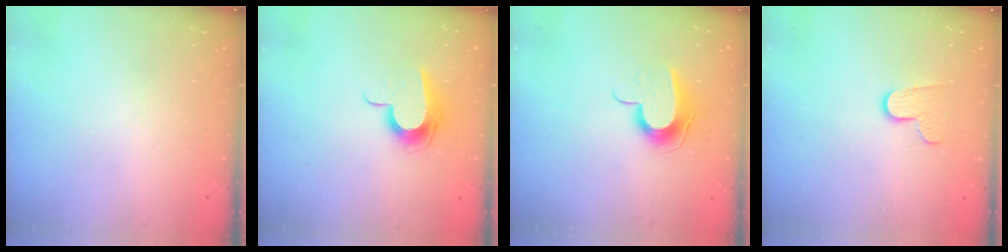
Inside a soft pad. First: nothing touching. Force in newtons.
{"total": 10.1, "press": 10.1, "slide": 0.6}
{"total": 10.7, "press": 10.6, "slide": 0.8}
{"total": 7.2, "press": 7.2, "slide": 0.4}